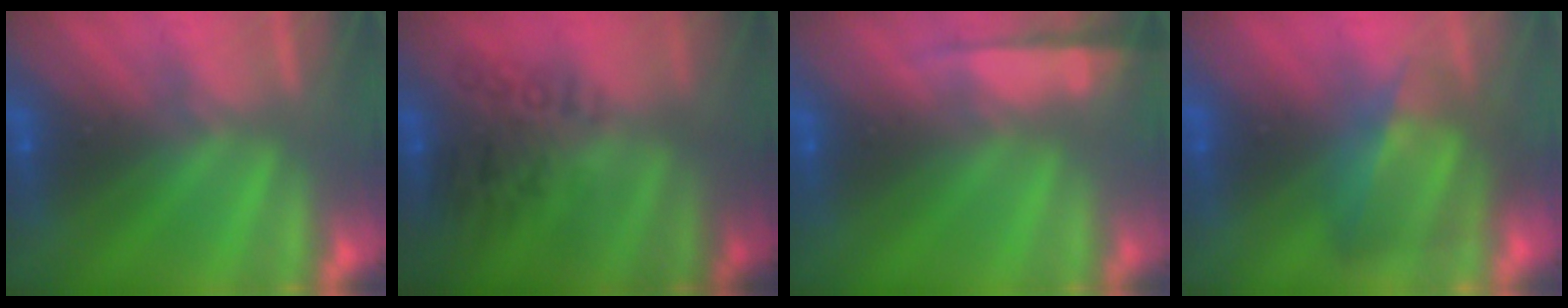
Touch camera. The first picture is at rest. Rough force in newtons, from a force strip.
{"total": 2.9}
{"total": 6.0}
{"total": 4.8}